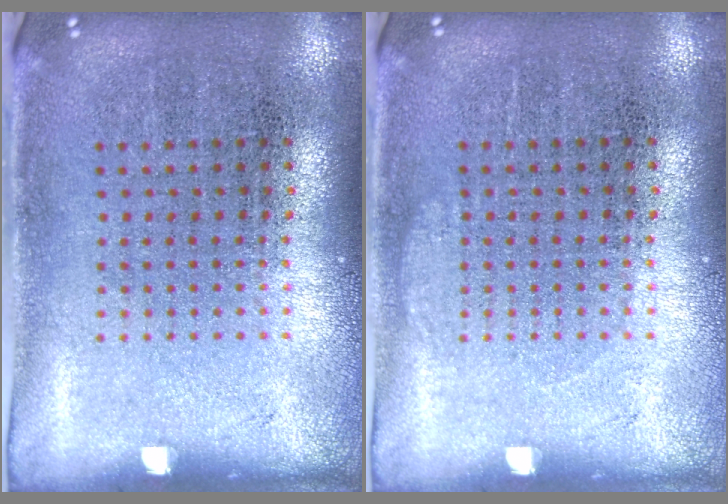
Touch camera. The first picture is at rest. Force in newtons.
{"total": 0.6, "press": 0.5, "slide": 0.1}